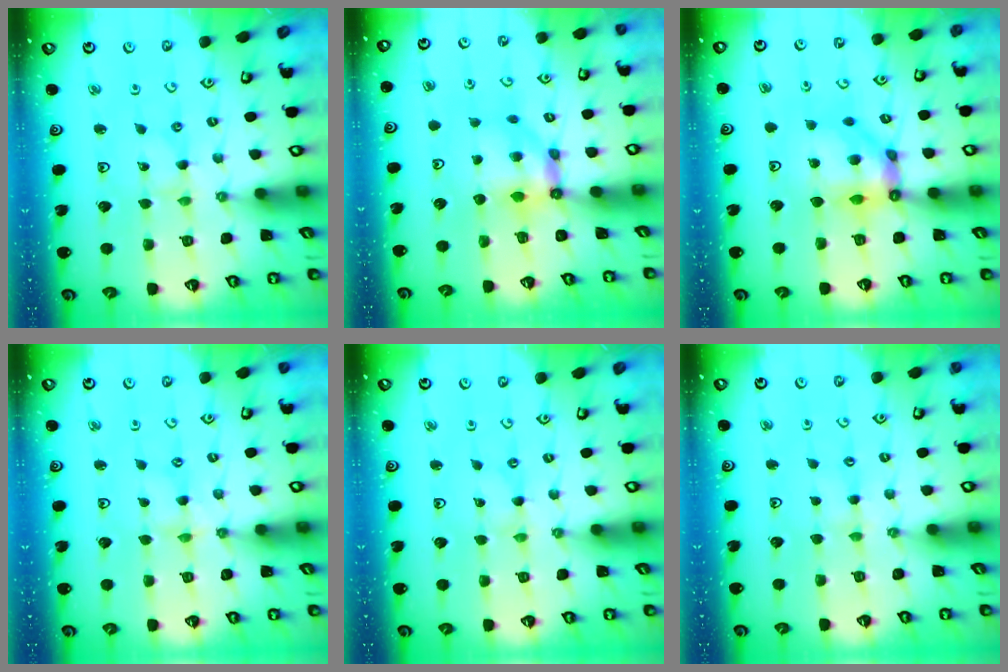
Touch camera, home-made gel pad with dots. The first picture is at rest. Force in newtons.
{"total": 7.4, "press": 7.4, "slide": 0.1}
{"total": 10.3, "press": 10.3, "slide": 1.0}
{"total": 1.1, "press": 1.1, "slide": 0.2}
{"total": 0.0}
{"total": 2.5, "press": 2.5, "slide": 0.3}